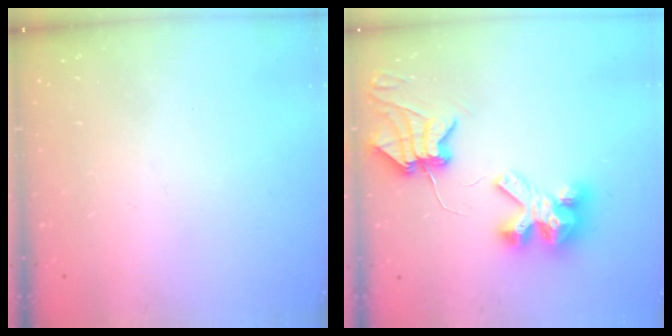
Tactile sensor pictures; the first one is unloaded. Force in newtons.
{"total": 8.5, "press": 8.5, "slide": 0.9}